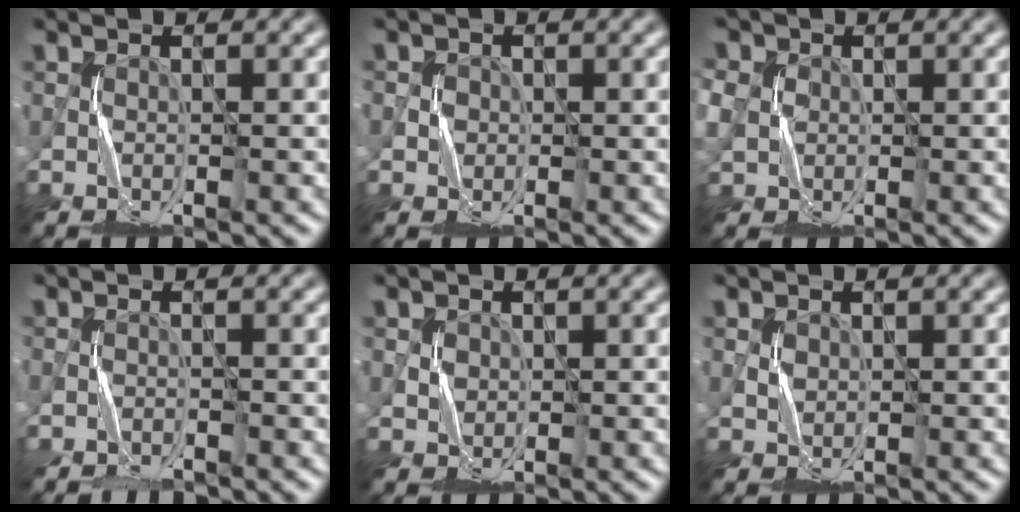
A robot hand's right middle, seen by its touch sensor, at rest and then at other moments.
{"total": 0.9, "force": [-0.2, 0.9, -0.3], "torque": [0.010, -0.003, -0.004]}
{"total": 2.9, "force": [0.2, 2.7, 1.1], "torque": [-0.042, 0.006, 0.001]}
{"total": 1.4, "force": [-1.4, 0.2, -0.1], "torque": [0.003, 0.000, -0.029]}
{"total": 1.0, "force": [0.4, 1.0, -0.1], "torque": [-0.002, -0.004, 0.013]}
{"total": 0.5, "force": [0.2, 0.5, -0.1], "torque": [0.000, -0.001, 0.007]}